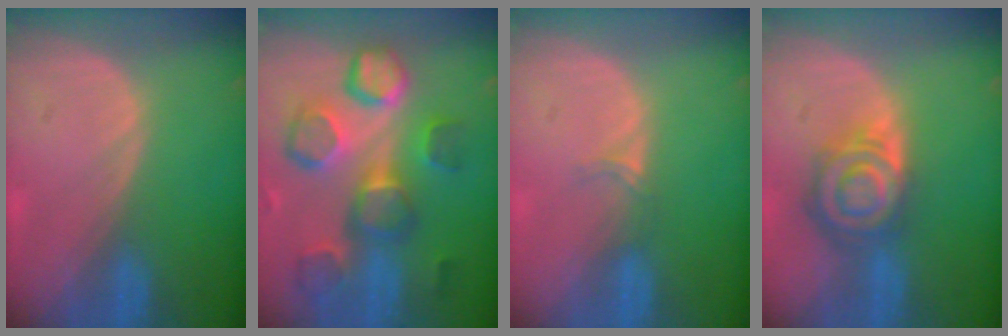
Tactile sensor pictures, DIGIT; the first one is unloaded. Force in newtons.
{"total": 11.0, "press": 10.6, "slide": 3.0}
{"total": 1.6, "press": 1.3, "slide": 1.1}
{"total": 7.9, "press": 7.1, "slide": 3.6}